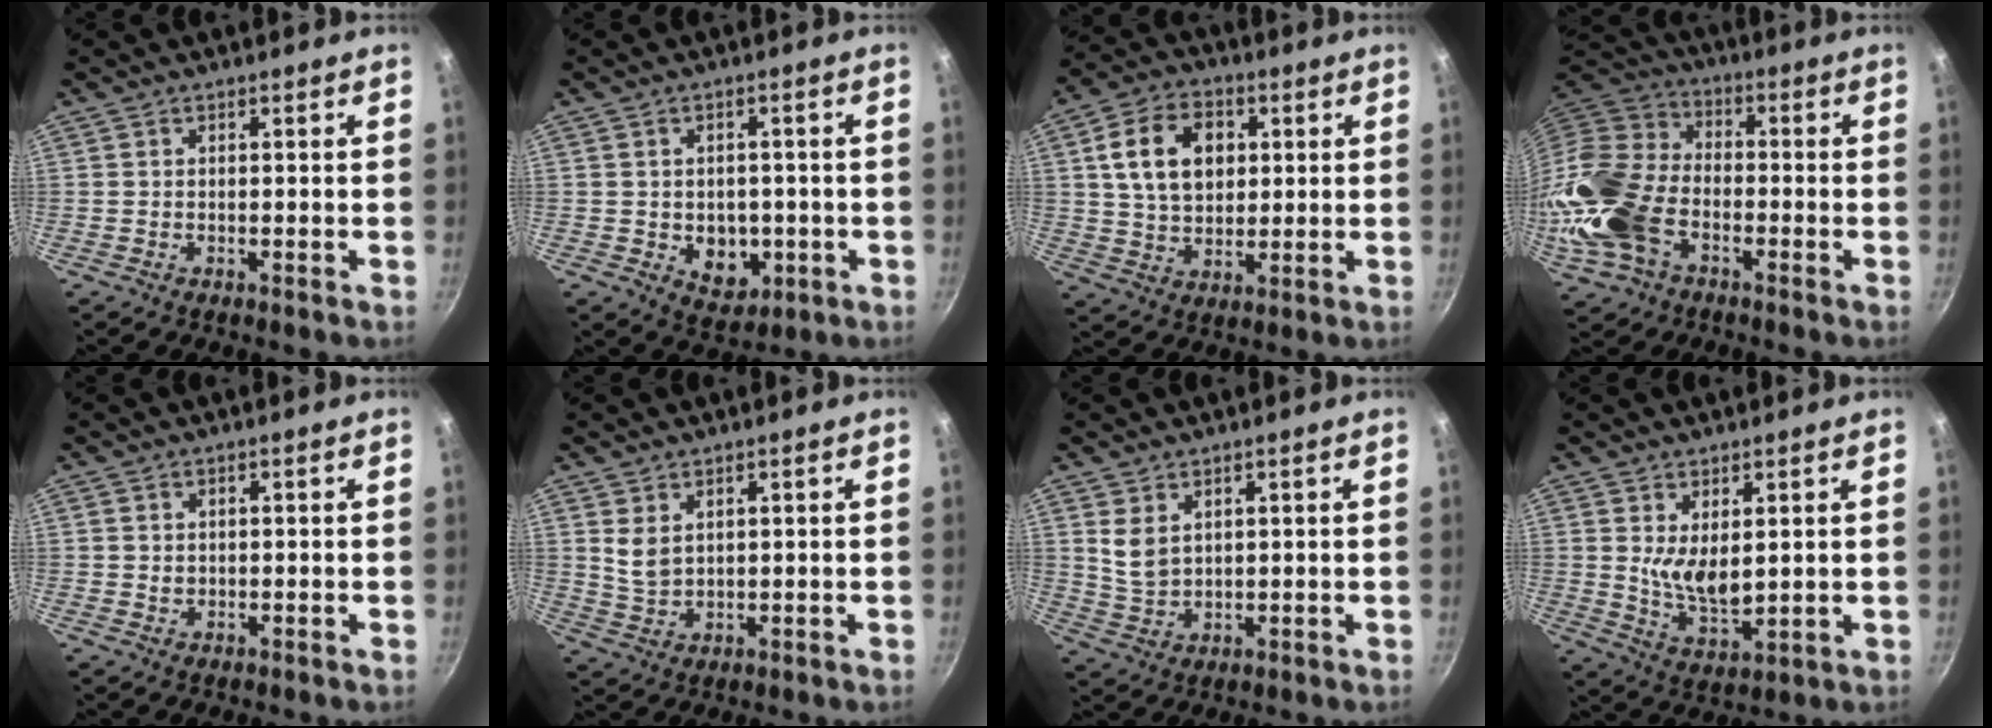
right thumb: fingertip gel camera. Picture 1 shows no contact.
{"total": 7.2, "force": [-1.5, 5.7, 4.2], "torque": [-0.031, 0.002, -0.009]}
{"total": 13.2, "force": [3.0, 9.4, 8.7], "torque": [-0.130, 0.002, 0.049]}
{"total": 18.6, "force": [-6.2, 12.2, 12.5], "torque": [-0.256, 0.039, -0.141]}
{"total": 0.9, "force": [0.2, 0.8, 0.3], "torque": [-0.003, 0.001, 0.005]}
{"total": 4.0, "force": [1.9, 2.4, 2.6], "torque": [-0.045, -0.017, 0.044]}
{"total": 4.8, "force": [2.2, 2.9, 3.0], "torque": [-0.051, -0.022, 0.051]}
{"total": 7.0, "force": [1.9, 3.5, 5.8], "torque": [-0.087, -0.031, 0.048]}